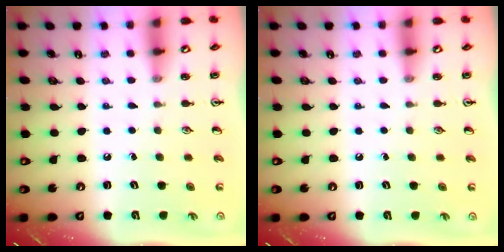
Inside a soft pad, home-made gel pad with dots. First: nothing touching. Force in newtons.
{"total": 0.0}